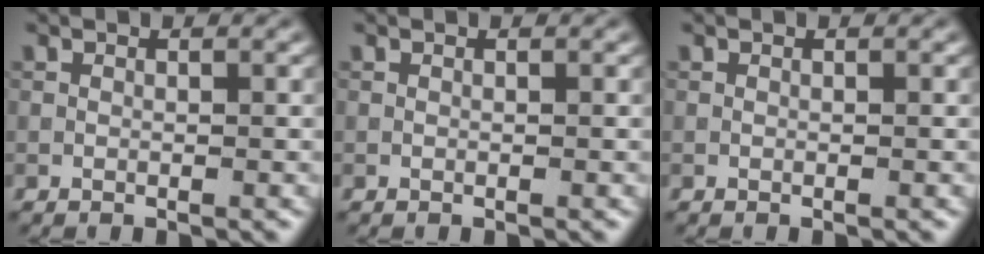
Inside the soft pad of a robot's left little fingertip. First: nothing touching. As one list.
[{"total": 0.0}, {"total": 0.0}]